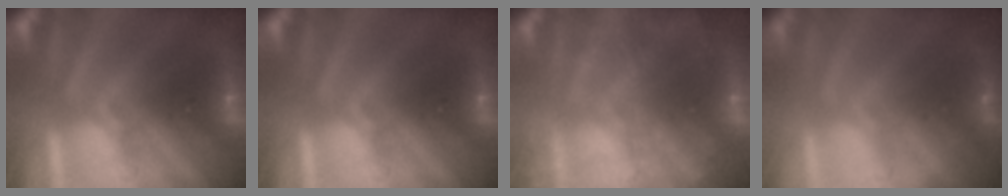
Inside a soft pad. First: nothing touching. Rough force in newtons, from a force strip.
{"total": 0.0}
{"total": 8.2}
{"total": 1.1}